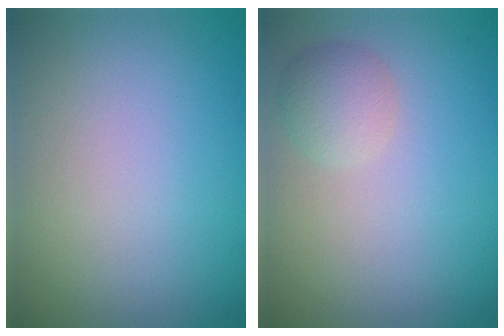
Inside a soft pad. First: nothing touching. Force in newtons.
{"total": 2.3, "press": 2.3, "slide": 0.2}